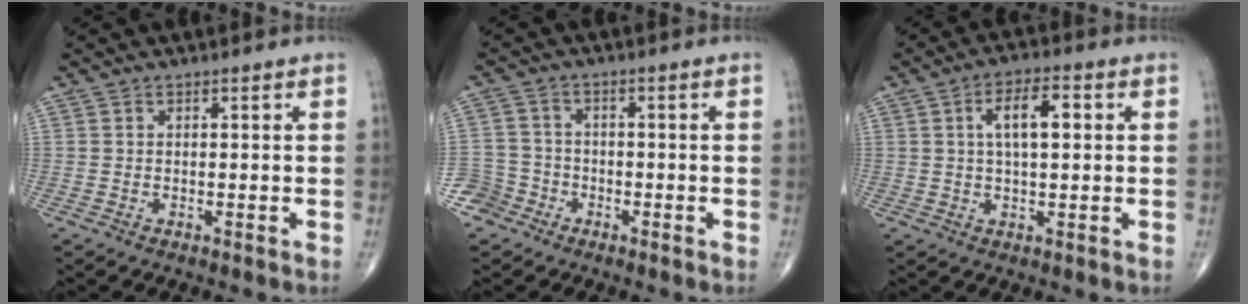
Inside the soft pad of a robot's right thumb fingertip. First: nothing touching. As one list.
[{"total": 5.0, "force": [-3.3, 3.8, -0.2], "torque": [0.028, 0.022, -0.071]}, {"total": 7.4, "force": [1.6, 3.1, 6.5], "torque": [-0.104, 0.011, 0.024]}]